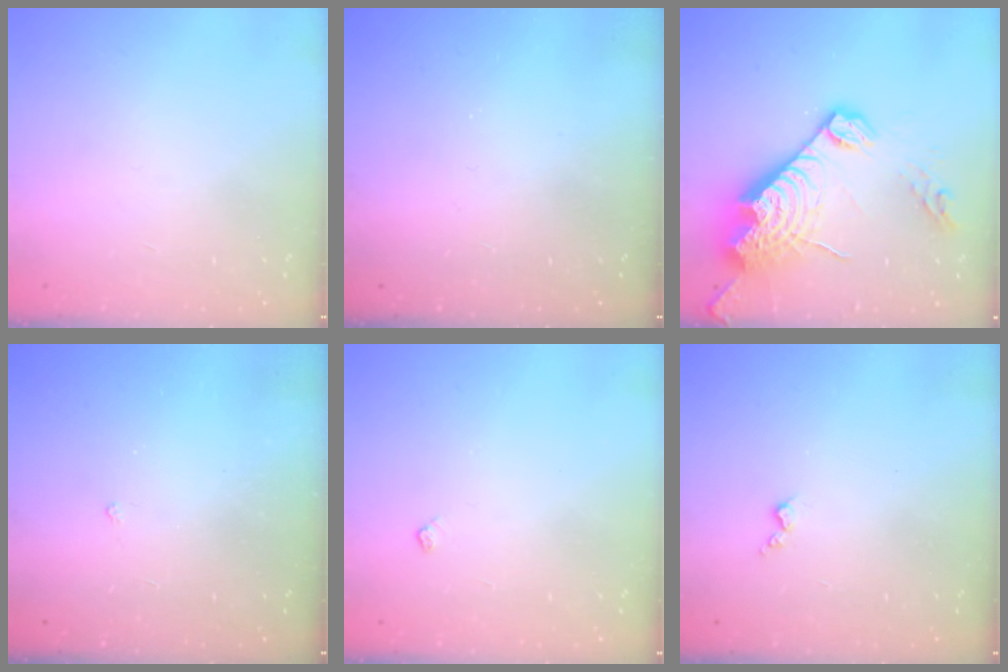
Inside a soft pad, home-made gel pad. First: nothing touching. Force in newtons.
{"total": 0.0}
{"total": 21.7, "press": 21.6, "slide": 1.8}
{"total": 1.1, "press": 1.1, "slide": 0.3}
{"total": 3.6, "press": 3.5, "slide": 0.6}
{"total": 2.4, "press": 2.4, "slide": 0.5}